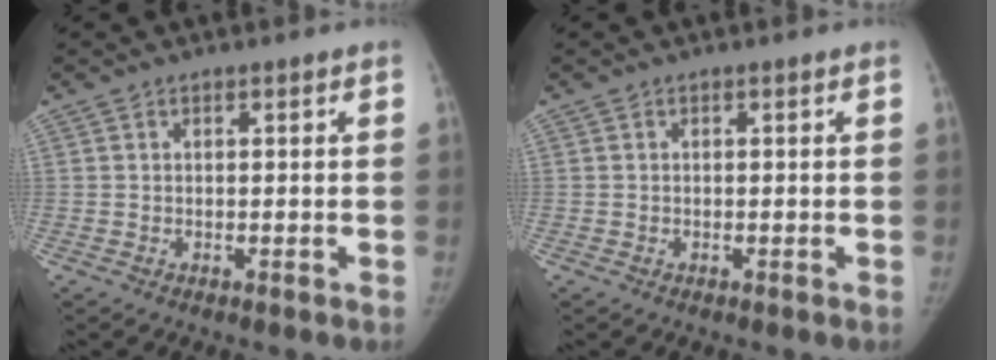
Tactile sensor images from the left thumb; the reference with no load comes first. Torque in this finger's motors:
{"motor_torque": [0.00, 0.00, 0.03, -0.03, 0.01]}